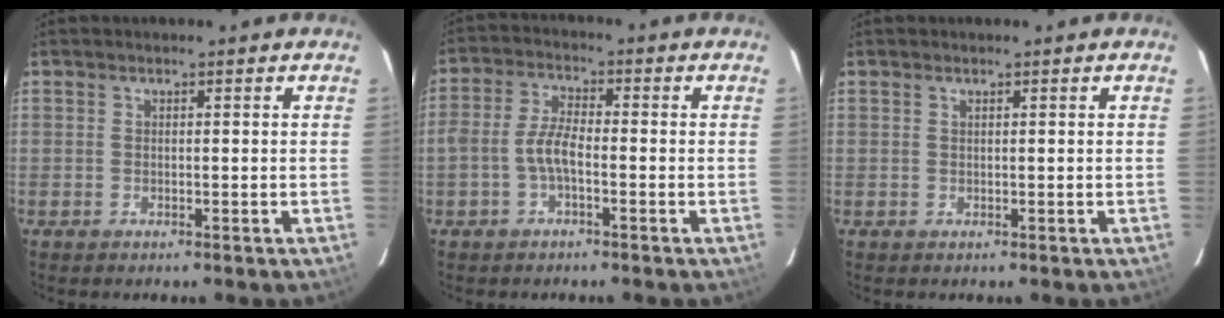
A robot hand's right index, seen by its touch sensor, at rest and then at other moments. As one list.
[{"total": 4.7, "force": [-1.8, 1.8, 4.0], "torque": [-0.089, 0.014, -0.037]}, {"total": 0.0}]